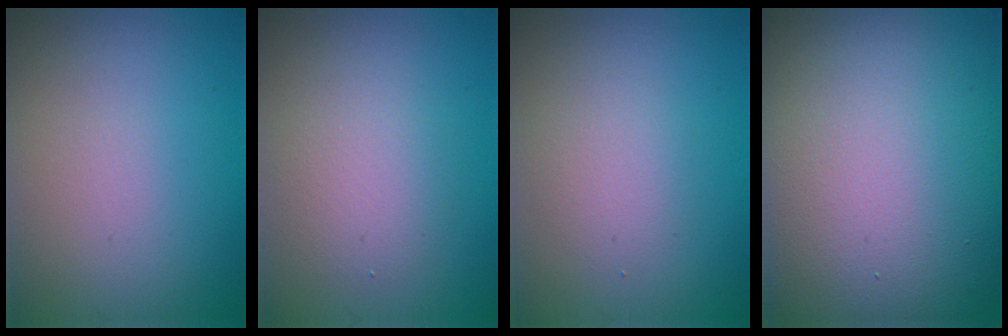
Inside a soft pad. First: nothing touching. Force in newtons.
{"total": 2.9, "press": 2.9, "slide": 0.4}
{"total": 2.0, "press": 2.0, "slide": 0.2}
{"total": 19.6, "press": 19.5, "slide": 1.6}